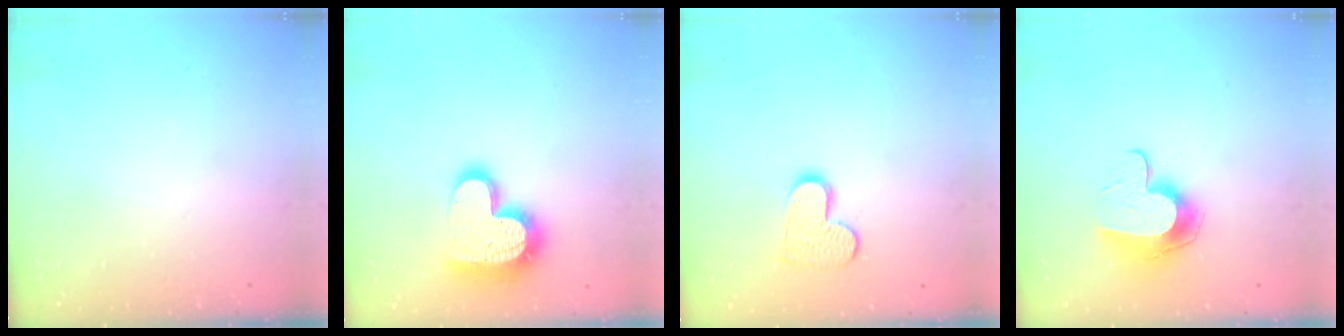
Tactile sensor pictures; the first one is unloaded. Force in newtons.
{"total": 17.2, "press": 17.2, "slide": 1.2}
{"total": 9.4, "press": 9.4, "slide": 0.6}
{"total": 11.5, "press": 11.5, "slide": 0.4}